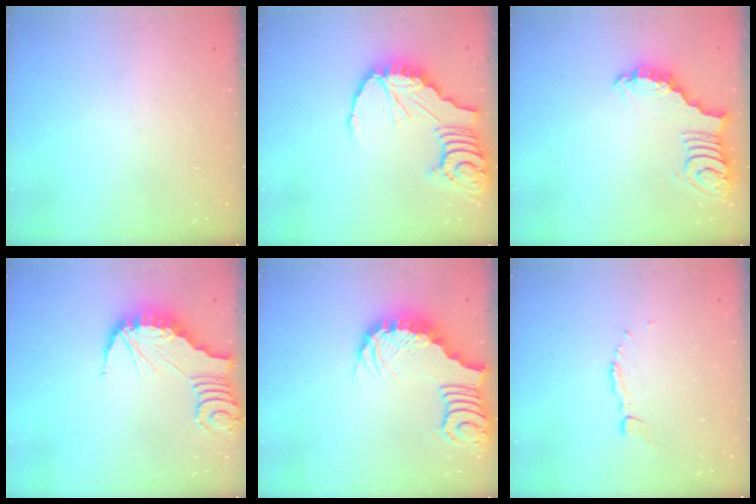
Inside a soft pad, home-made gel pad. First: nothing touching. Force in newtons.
{"total": 15.1, "press": 15.0, "slide": 1.9}
{"total": 3.0, "press": 3.0, "slide": 0.3}
{"total": 2.2, "press": 2.2, "slide": 0.2}
{"total": 3.2, "press": 3.1, "slide": 0.7}
{"total": 3.9, "press": 3.9, "slide": 0.5}